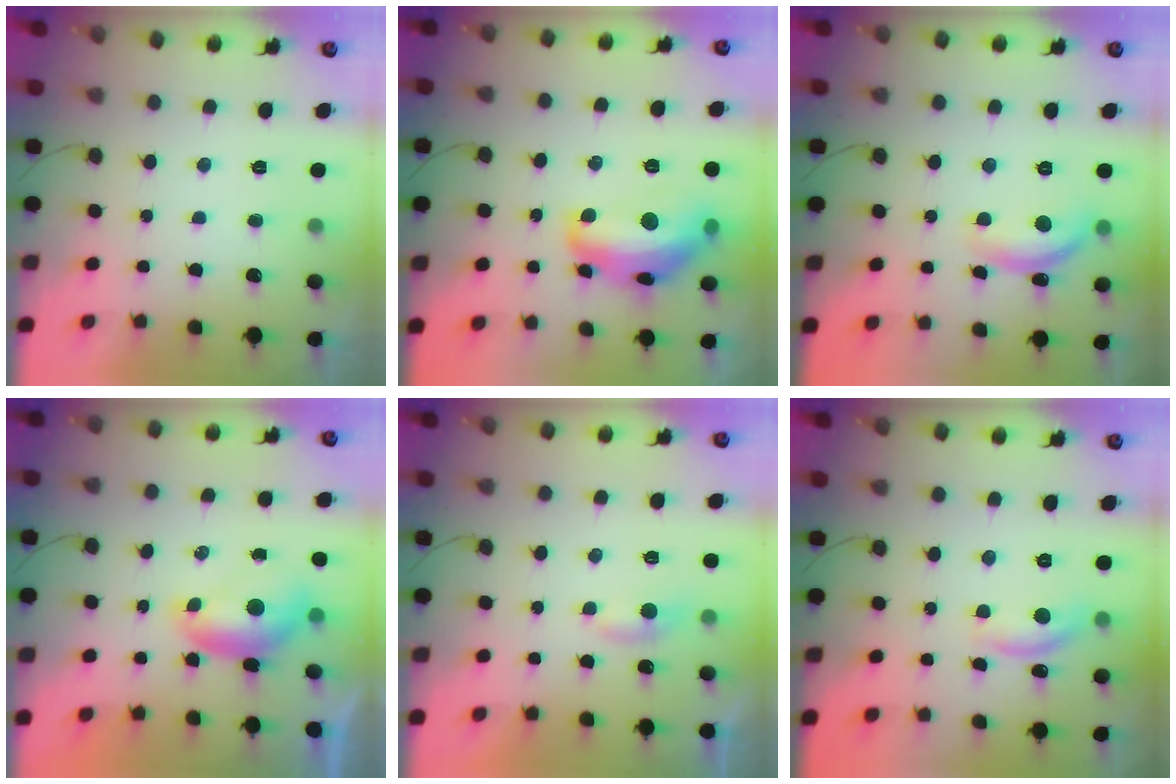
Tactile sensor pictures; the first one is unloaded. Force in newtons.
{"total": 15.3, "press": 15.3, "slide": 1.1}
{"total": 11.2, "press": 11.2, "slide": 0.5}
{"total": 7.2, "press": 7.2, "slide": 0.7}
{"total": 3.9, "press": 3.8, "slide": 0.4}
{"total": 10.4, "press": 10.4, "slide": 0.5}